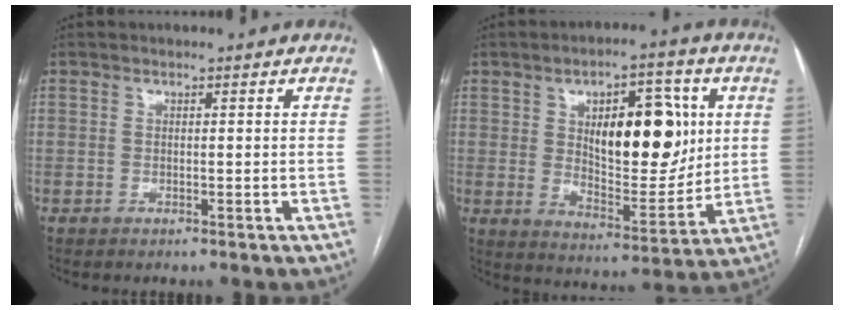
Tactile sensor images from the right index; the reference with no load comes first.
{"total": 15.5, "force": [3.9, 6.5, 13.5], "torque": [-0.197, 0.008, 0.069]}